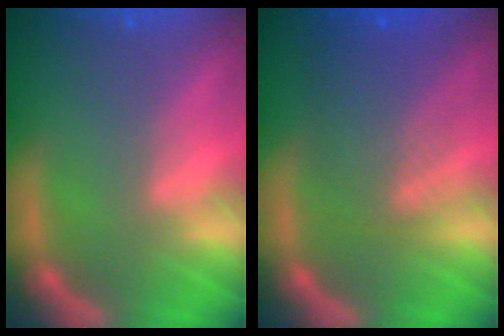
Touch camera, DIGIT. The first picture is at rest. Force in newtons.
{"total": 6.0}